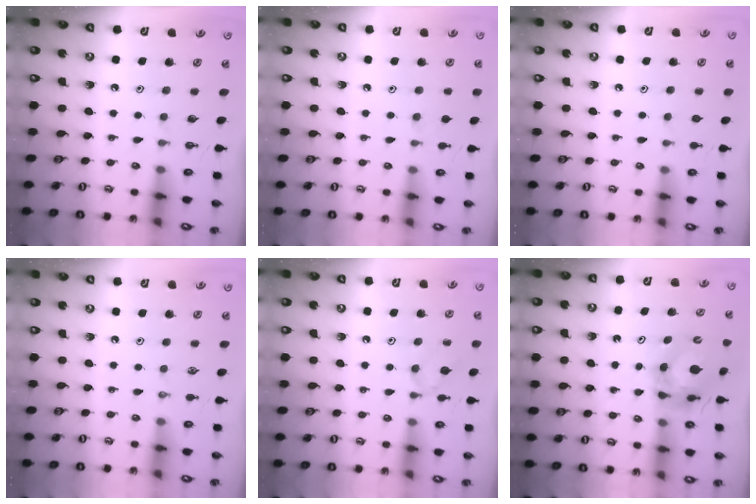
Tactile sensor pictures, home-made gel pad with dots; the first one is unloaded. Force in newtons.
{"total": 2.5, "press": 2.5, "slide": 0.4}
{"total": 0.8, "press": 0.7, "slide": 0.3}
{"total": 0.0}
{"total": 3.5, "press": 3.5, "slide": 0.7}
{"total": 6.2, "press": 6.1, "slide": 0.6}